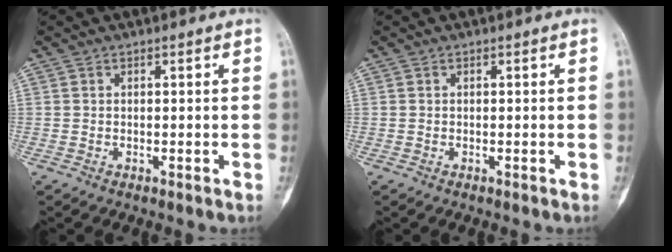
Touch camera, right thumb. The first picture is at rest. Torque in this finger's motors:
{"motor_torque": [-0.03, 0.24, 0.08, -0.01, 0.03]}